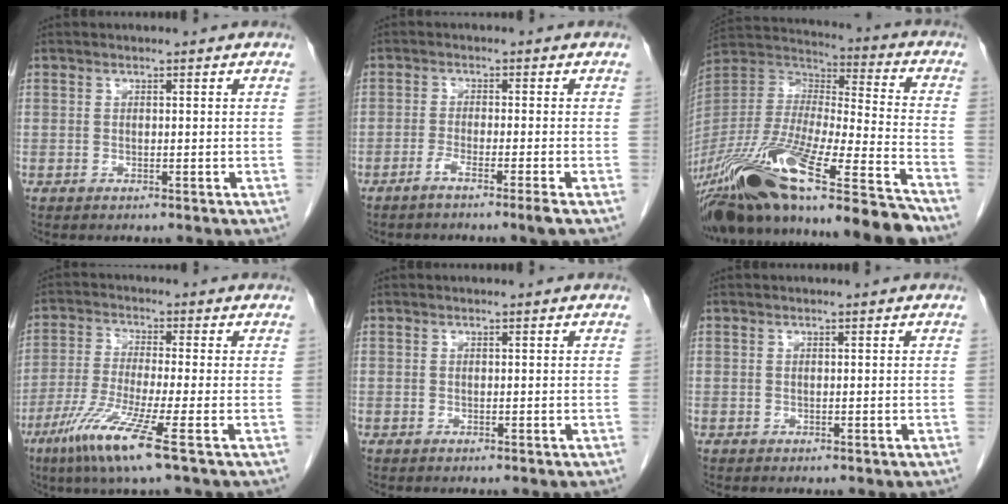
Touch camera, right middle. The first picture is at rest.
{"total": 3.8, "force": [-2.6, -1.0, 2.6], "torque": [-0.051, -0.002, -0.051]}
{"total": 27.8, "force": [-20.9, 1.2, 18.3], "torque": [-0.333, -0.041, -0.373]}
{"total": 9.1, "force": [-4.8, -0.9, 7.7], "torque": [-0.159, -0.033, -0.096]}
{"total": 0.0}
{"total": 0.0}